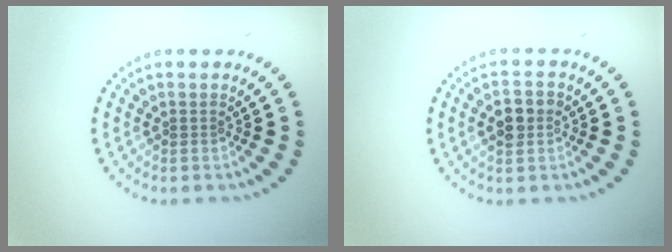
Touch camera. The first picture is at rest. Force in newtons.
{"total": 3.0, "press": 3.0, "slide": 0.2}